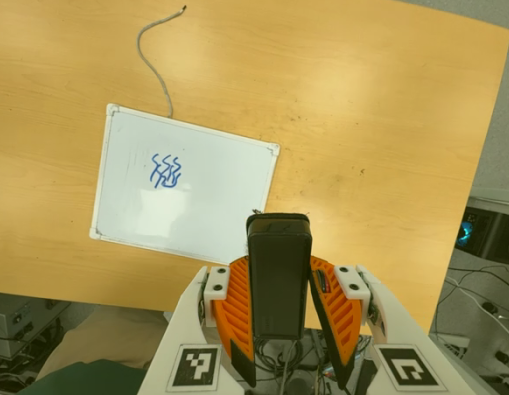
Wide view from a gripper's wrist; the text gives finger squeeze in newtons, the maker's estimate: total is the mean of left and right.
{"total": 5.0, "left": 4.1, "right": 6.0}